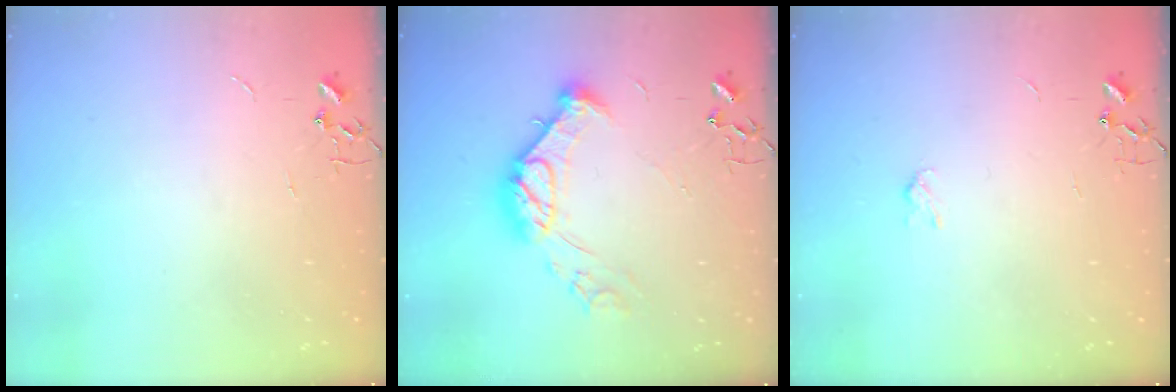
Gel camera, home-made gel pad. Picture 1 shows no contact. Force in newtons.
{"total": 14.4, "press": 14.4, "slide": 0.9}
{"total": 3.0, "press": 3.0, "slide": 0.6}